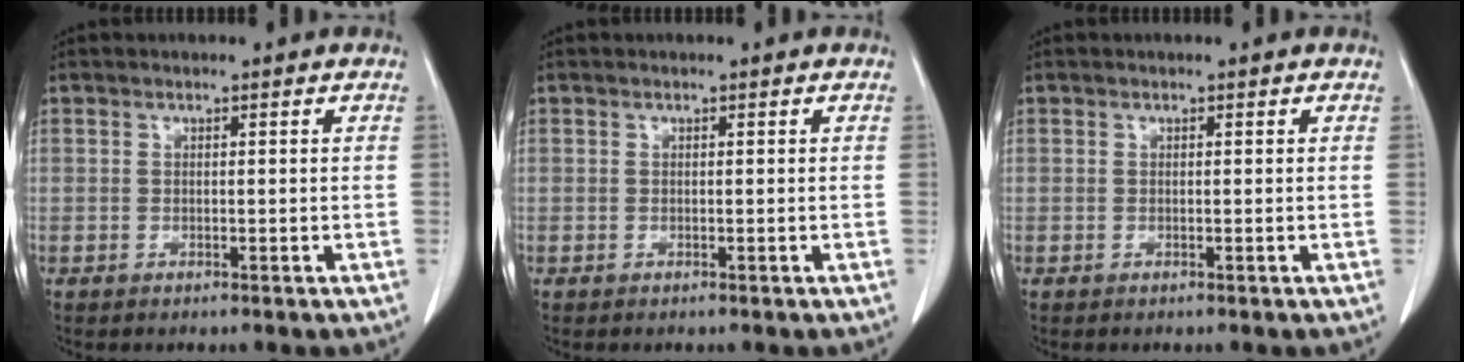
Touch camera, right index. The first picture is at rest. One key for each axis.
{"total": 0.0}
{"total": 0.0}